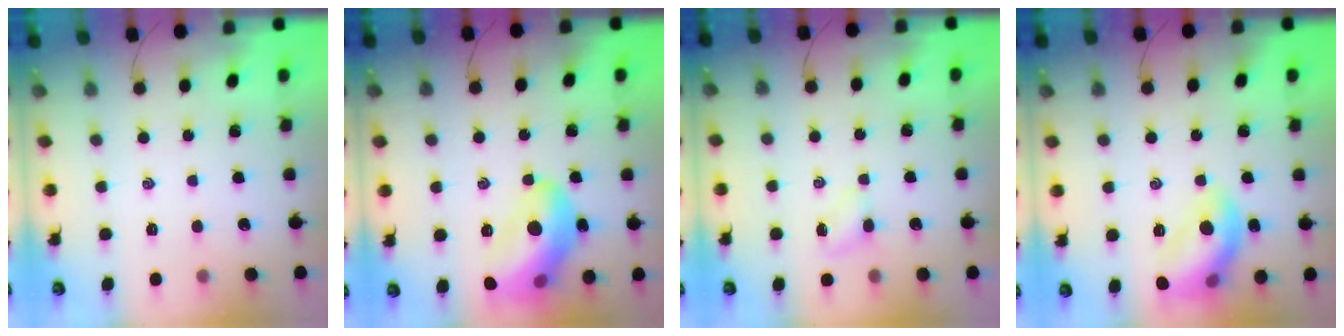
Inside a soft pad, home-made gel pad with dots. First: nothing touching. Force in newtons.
{"total": 16.8, "press": 16.6, "slide": 2.4}
{"total": 2.8, "press": 2.6, "slide": 1.0}
{"total": 13.6, "press": 13.6, "slide": 0.9}